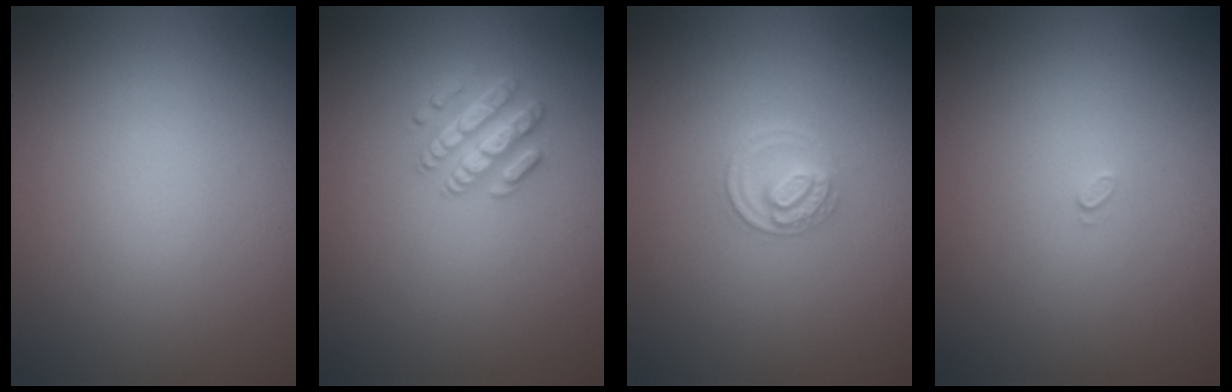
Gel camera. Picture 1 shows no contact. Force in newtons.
{"total": 2.6, "press": 2.6, "slide": 0.5}
{"total": 2.2, "press": 2.2, "slide": 0.2}
{"total": 0.6, "press": 0.6, "slide": 0.1}